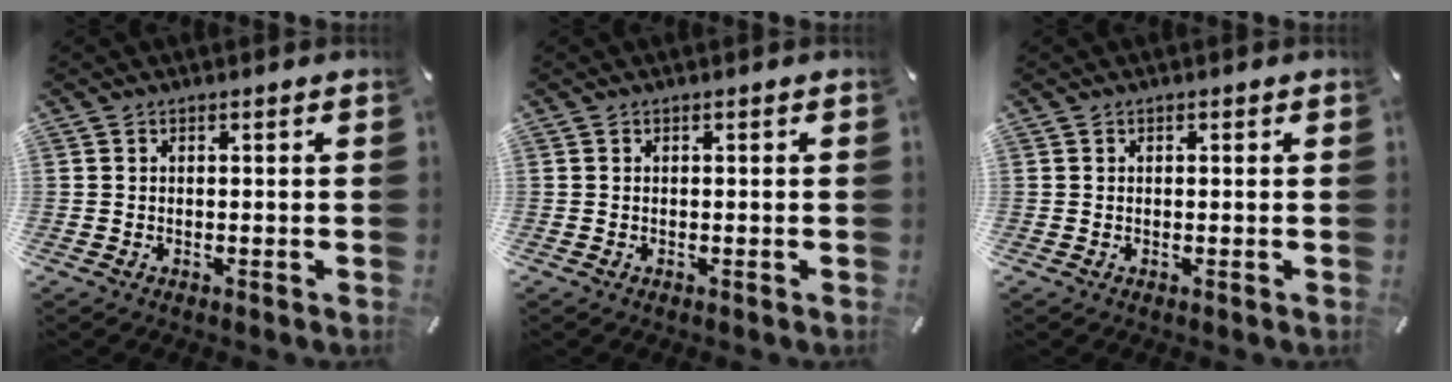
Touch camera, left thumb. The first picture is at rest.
{"total": 0.0}
{"total": 0.0}